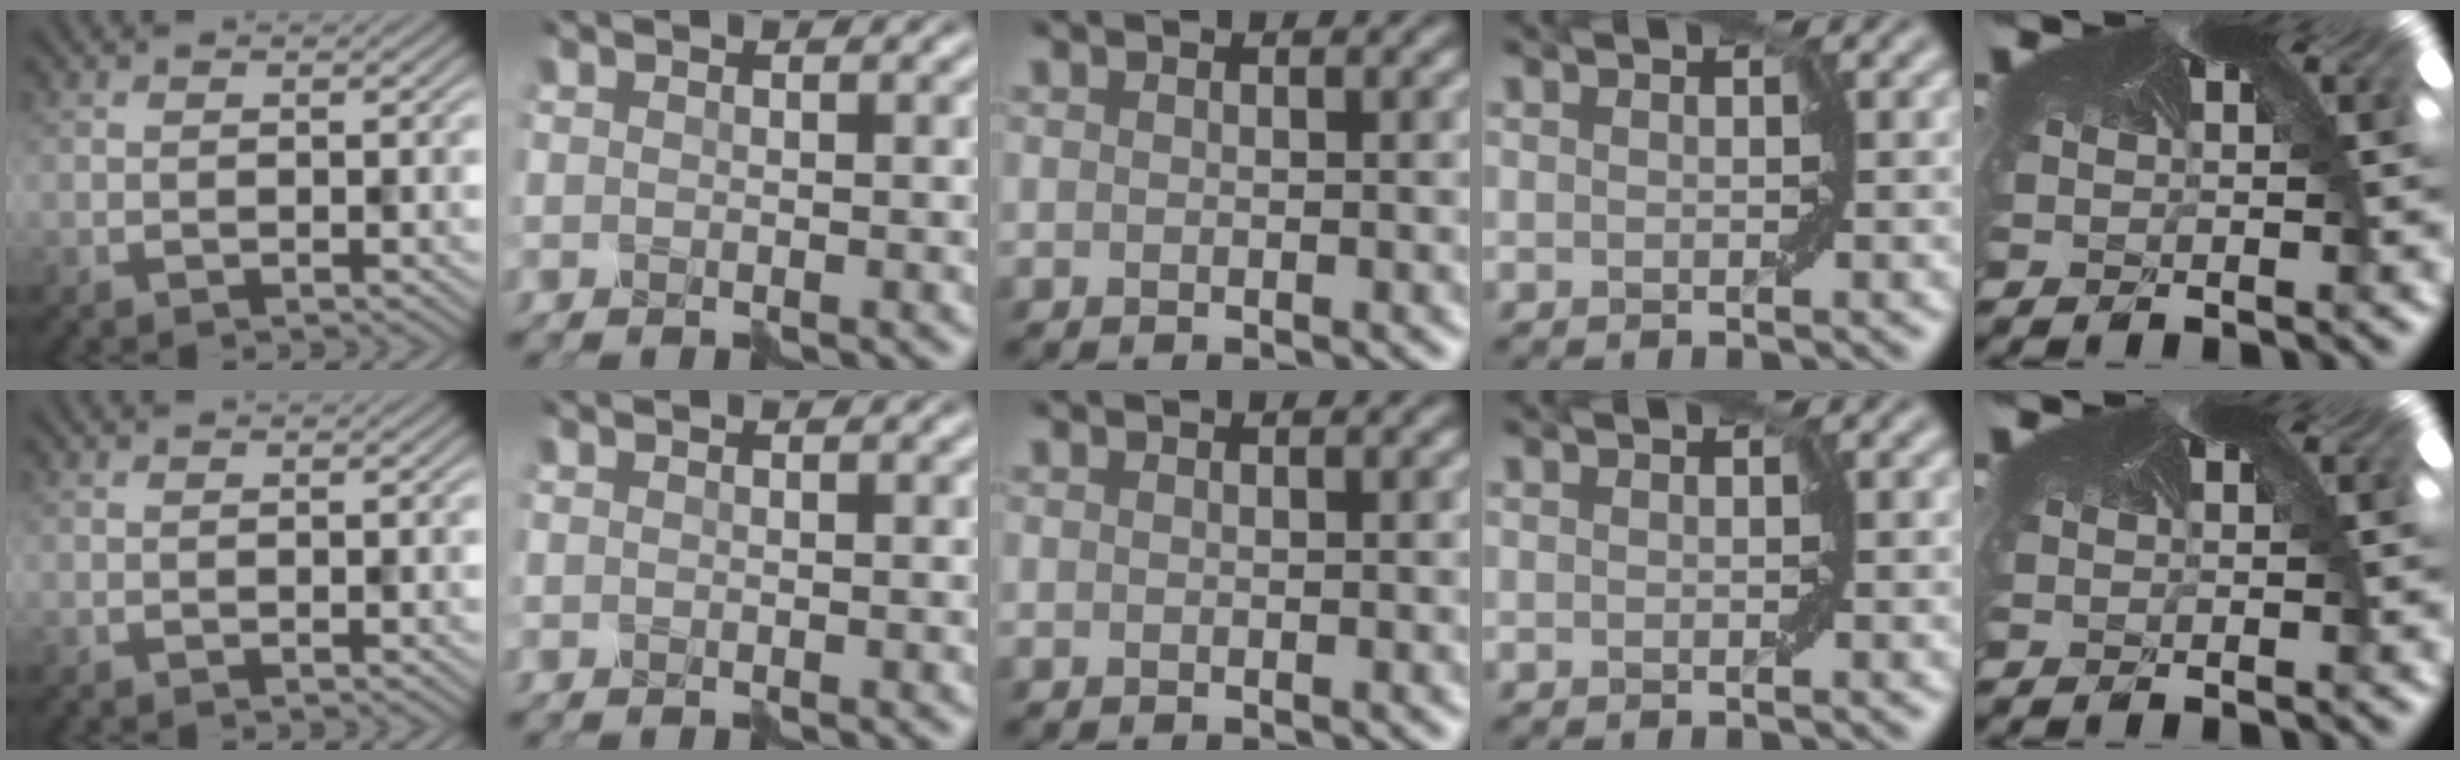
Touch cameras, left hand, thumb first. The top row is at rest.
{}